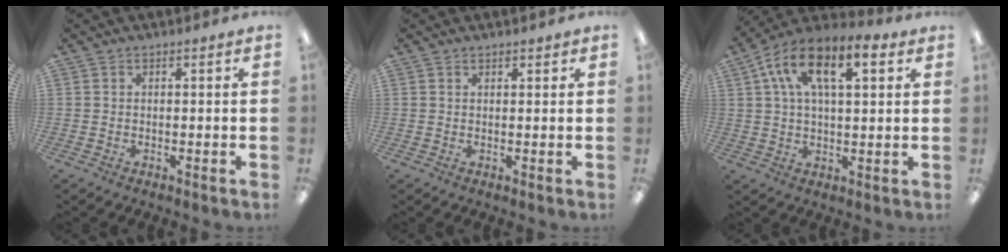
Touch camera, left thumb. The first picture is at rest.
{"total": 0.9, "force": [0.9, 0.3, 0.2], "torque": [0.004, -0.004, 0.015]}
{"total": 13.3, "force": [5.9, 6.2, 10.1], "torque": [-0.187, -0.002, 0.102]}